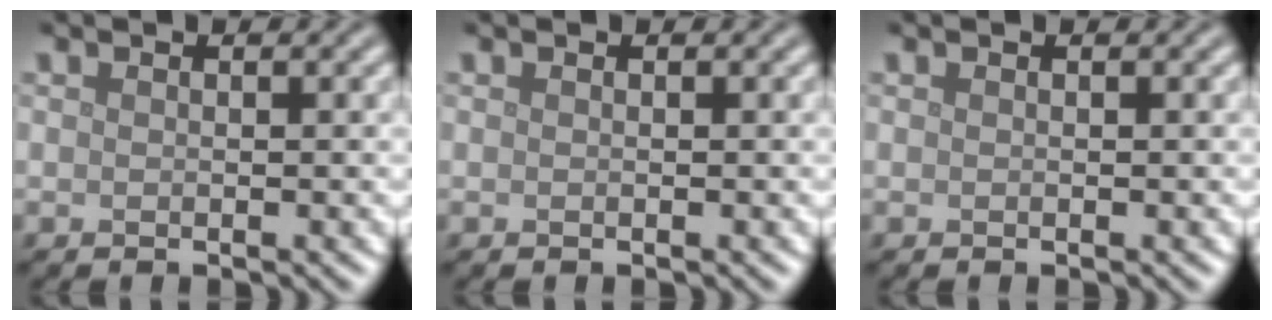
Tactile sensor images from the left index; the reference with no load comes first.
{"total": 0.0}
{"total": 0.0}